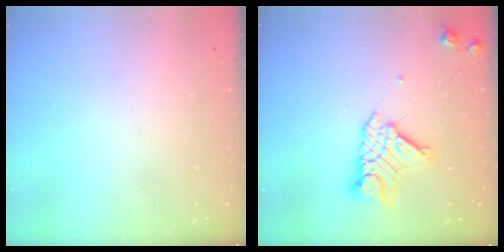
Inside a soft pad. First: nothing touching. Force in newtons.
{"total": 12.6, "press": 12.5, "slide": 1.0}